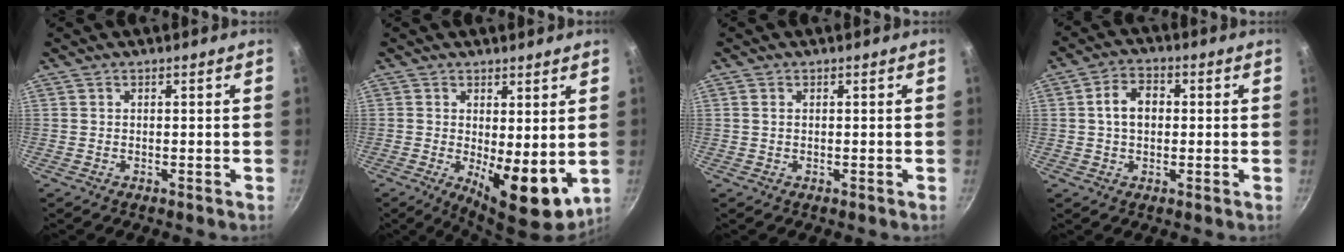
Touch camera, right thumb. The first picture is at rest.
{"total": 9.8, "force": [-0.2, 3.9, 8.9], "torque": [-0.107, -0.019, 0.008]}
{"total": 0.7, "force": [0.2, 0.5, 0.5], "torque": [-0.011, 0.001, 0.003]}
{"total": 6.3, "force": [0.6, 4.5, 4.4], "torque": [-0.061, 0.015, 0.002]}